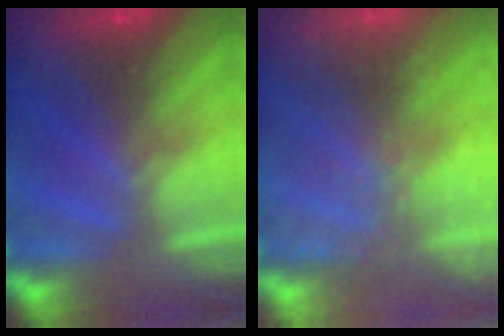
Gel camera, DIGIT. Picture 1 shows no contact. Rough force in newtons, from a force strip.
{"total": 9.0}